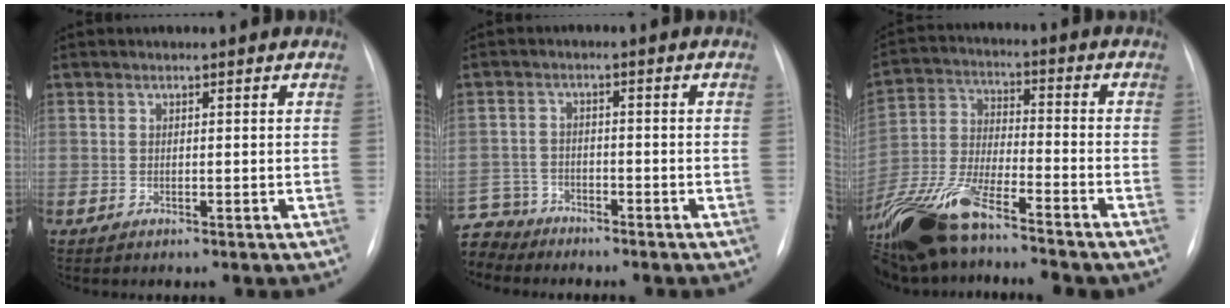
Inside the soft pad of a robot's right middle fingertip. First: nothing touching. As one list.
[{"total": 7.1, "force": [-6.6, 2.6, -0.3], "torque": [-0.001, 0.003, -0.129]}, {"total": 16.5, "force": [-12.5, 3.1, 10.3], "torque": [-0.238, -0.023, -0.234]}]